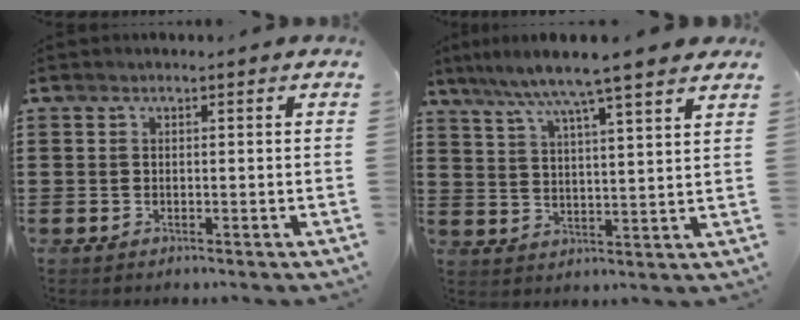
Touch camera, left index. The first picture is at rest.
{"total": 7.6, "force": [6.4, -0.7, 4.1], "torque": [-0.101, -0.028, 0.107]}